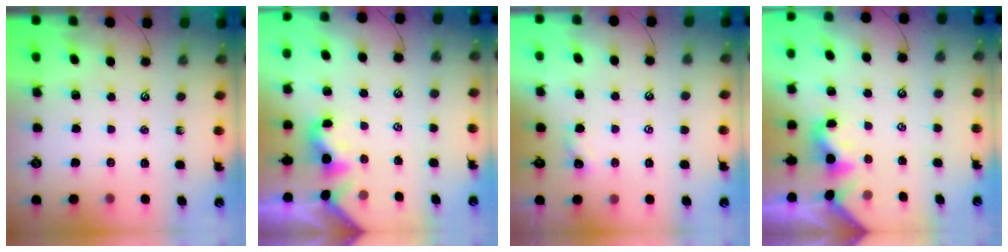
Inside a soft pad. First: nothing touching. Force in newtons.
{"total": 2.0, "press": 2.0, "slide": 0.5}
{"total": 1.4, "press": 1.3, "slide": 0.3}
{"total": 2.0, "press": 1.9, "slide": 0.5}